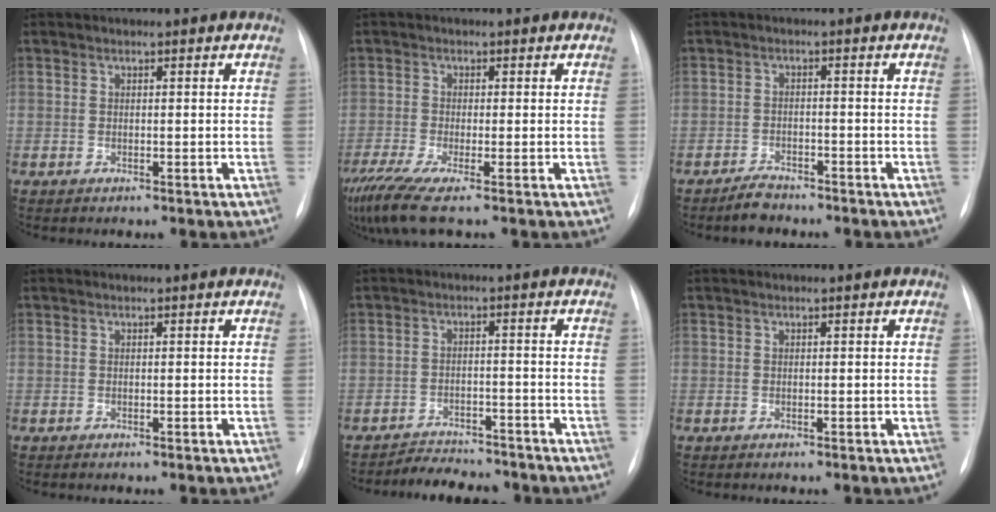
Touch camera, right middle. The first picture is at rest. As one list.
[{"total": 7.1, "force": [-4.7, 0.7, 5.3], "torque": [-0.100, -0.022, -0.087]}, {"total": 2.7, "force": [-2.5, 0.9, 0.7], "torque": [-0.019, -0.002, -0.041]}, {"total": 0.0}, {"total": 6.8, "force": [-6.4, 2.0, 1.2], "torque": [-0.016, 0.004, -0.094]}, {"total": 0.0}]